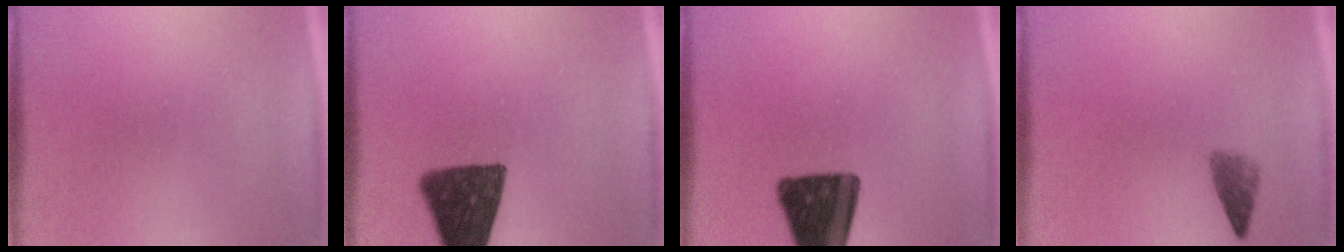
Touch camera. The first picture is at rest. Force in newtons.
{"total": 12.5}
{"total": 17.2}
{"total": 2.2}